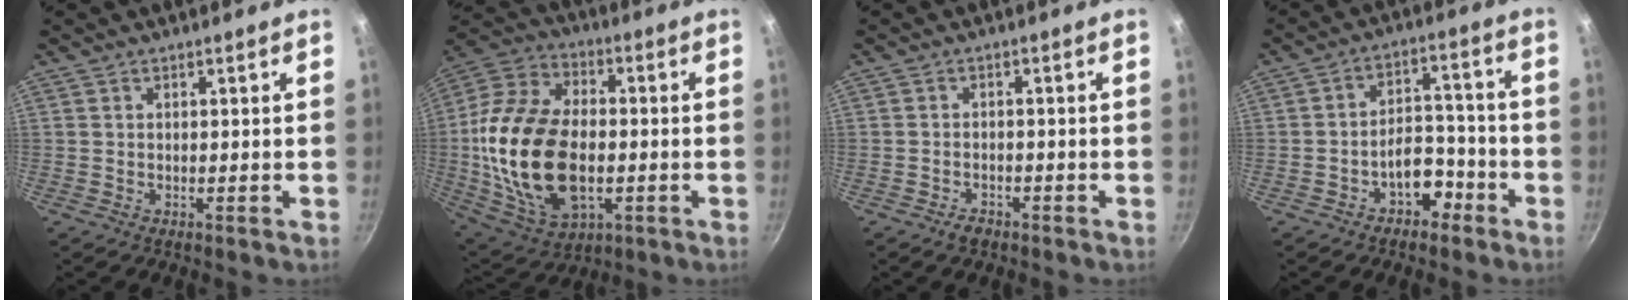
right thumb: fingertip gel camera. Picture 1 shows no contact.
{"total": 24.9, "force": [-2.5, 15.1, 19.6], "torque": [-0.382, 0.019, -0.040]}
{"total": 2.3, "force": [-1.7, 1.3, 0.9], "torque": [-0.013, 0.019, -0.025]}
{"total": 7.5, "force": [-4.1, 4.7, 4.1], "torque": [-0.023, 0.056, -0.057]}